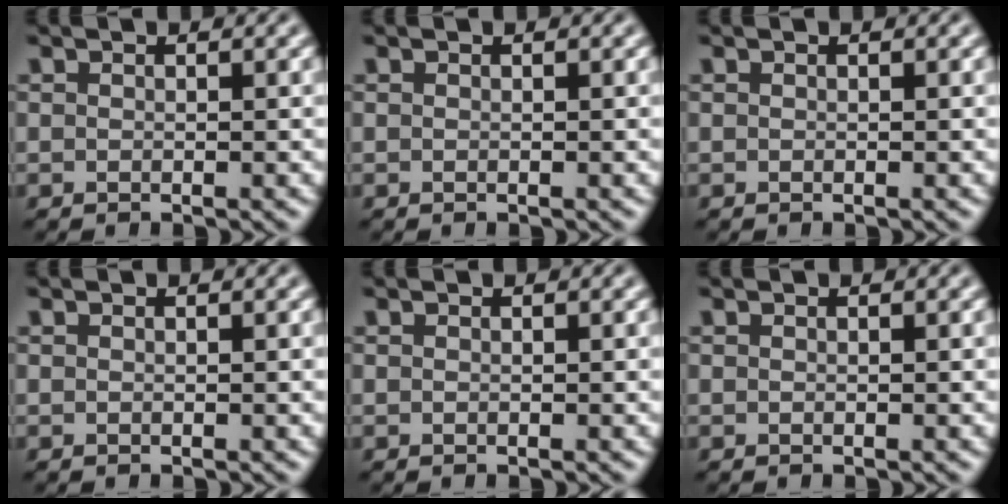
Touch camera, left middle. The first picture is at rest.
{"total": 0.0}
{"total": 0.0}
{"total": 0.0}
{"total": 0.0}
{"total": 0.0}